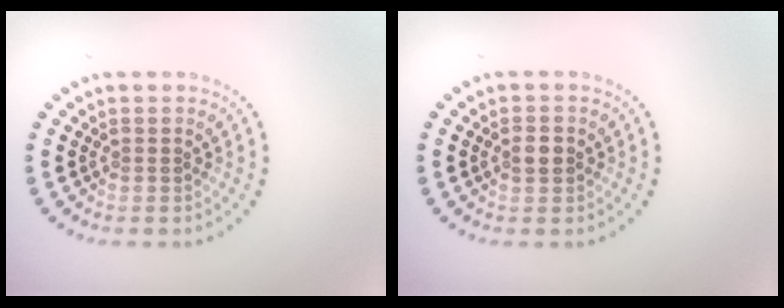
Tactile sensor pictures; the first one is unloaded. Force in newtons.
{"total": 1.4, "press": 1.4, "slide": 0.2}